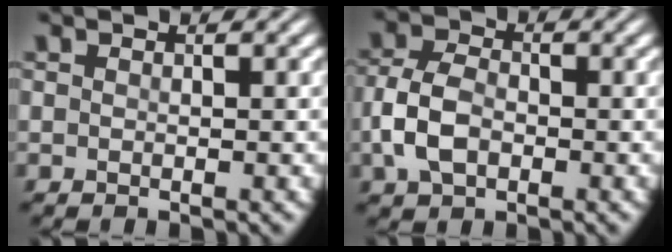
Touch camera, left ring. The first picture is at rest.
{"total": 4.3, "force": [-1.2, 2.9, 3.1], "torque": [-0.068, 0.003, -0.029]}